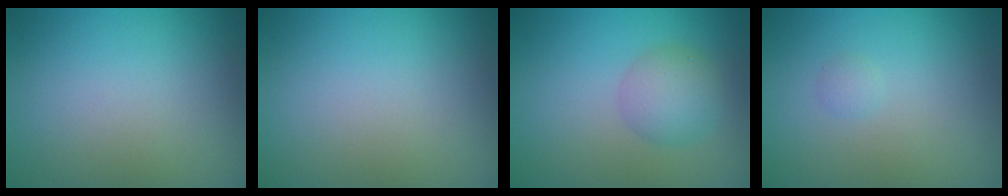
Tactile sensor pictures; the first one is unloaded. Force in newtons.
{"total": 0.0}
{"total": 3.0, "press": 3.0, "slide": 0.1}
{"total": 0.6, "press": 0.6, "slide": 0.1}